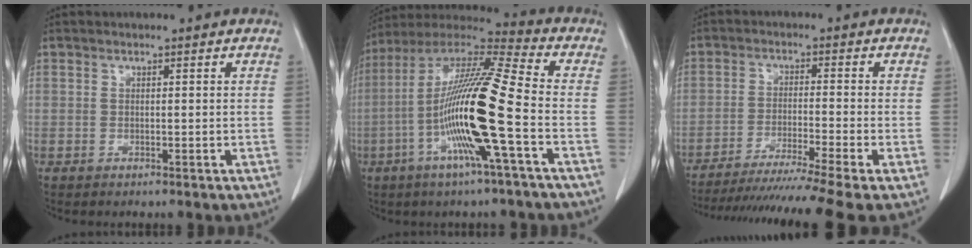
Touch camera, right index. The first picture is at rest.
{"total": 18.1, "force": [-4.7, -0.4, 17.5], "torque": [-0.340, -0.005, -0.101]}
{"total": 14.7, "force": [-12.3, -2.6, 7.5], "torque": [-0.116, -0.034, -0.195]}